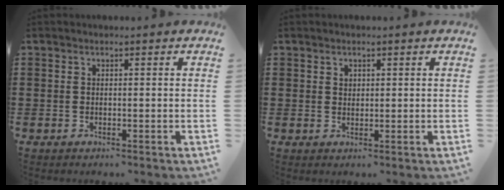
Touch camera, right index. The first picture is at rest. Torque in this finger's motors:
{"motor_torque": [0.04, -0.04, 0.03, 0.02]}